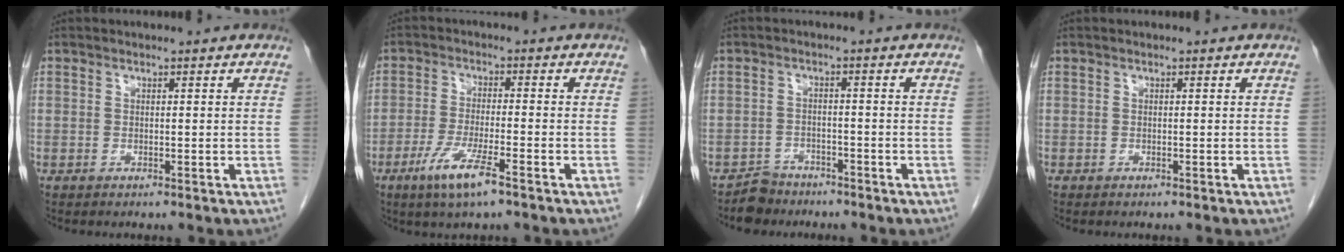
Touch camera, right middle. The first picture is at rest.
{"total": 7.0, "force": [-4.1, 0.5, 5.7], "torque": [-0.116, -0.013, -0.073]}
{"total": 3.5, "force": [-2.9, 1.9, -0.4], "torque": [0.001, 0.005, -0.051]}
{"total": 0.0}